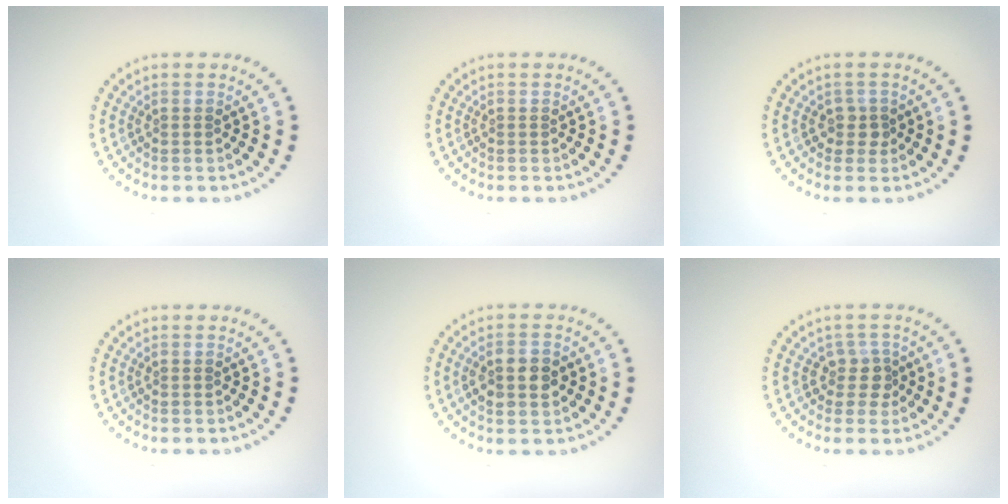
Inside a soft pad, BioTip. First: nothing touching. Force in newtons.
{"total": 0.0}
{"total": 1.4, "press": 1.2, "slide": 0.7}
{"total": 0.0}
{"total": 2.8, "press": 2.8, "slide": 0.1}
{"total": 2.1, "press": 1.6, "slide": 1.4}